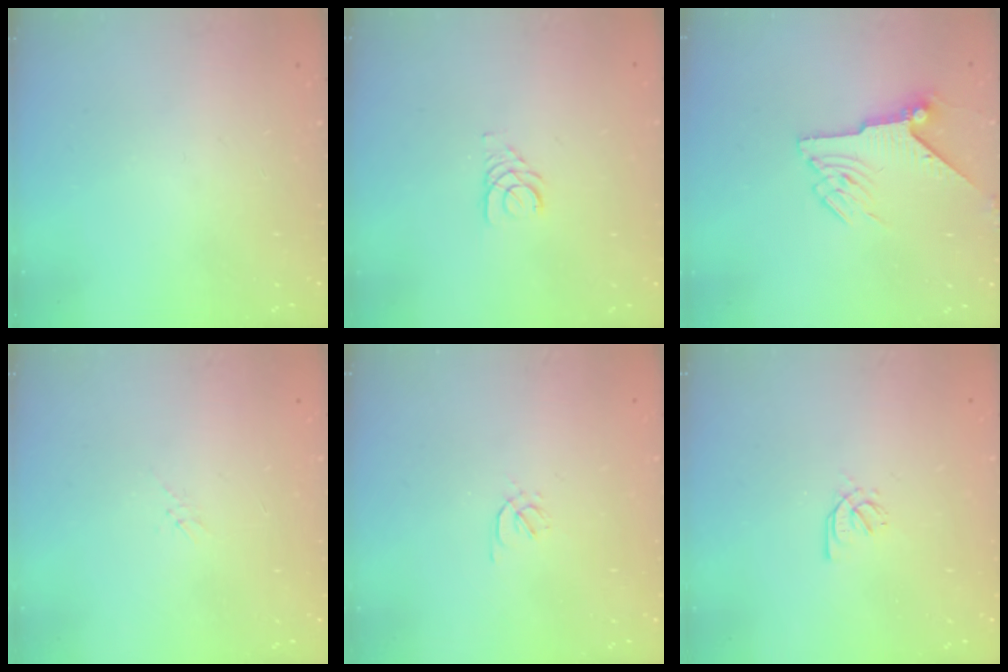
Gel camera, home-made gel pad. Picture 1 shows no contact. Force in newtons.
{"total": 2.7, "press": 2.7, "slide": 0.2}
{"total": 7.0, "press": 7.0, "slide": 0.3}
{"total": 0.5, "press": 0.5, "slide": 0.2}
{"total": 1.7, "press": 1.6, "slide": 0.5}
{"total": 1.7, "press": 1.6, "slide": 0.5}